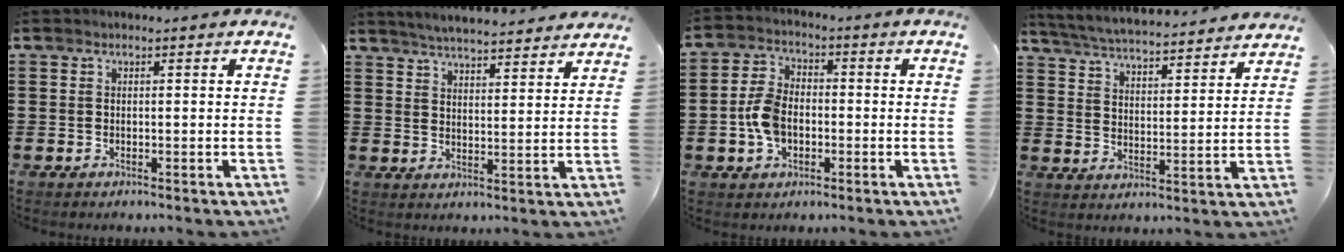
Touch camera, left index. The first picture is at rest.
{"total": 4.6, "force": [4.6, -0.4, 0.6], "torque": [-0.029, -0.023, 0.080]}
{"total": 6.7, "force": [-1.3, 4.3, 4.9], "torque": [-0.123, 0.002, -0.031]}
{"total": 5.0, "force": [4.9, -0.4, 0.9], "torque": [-0.042, -0.038, 0.081]}